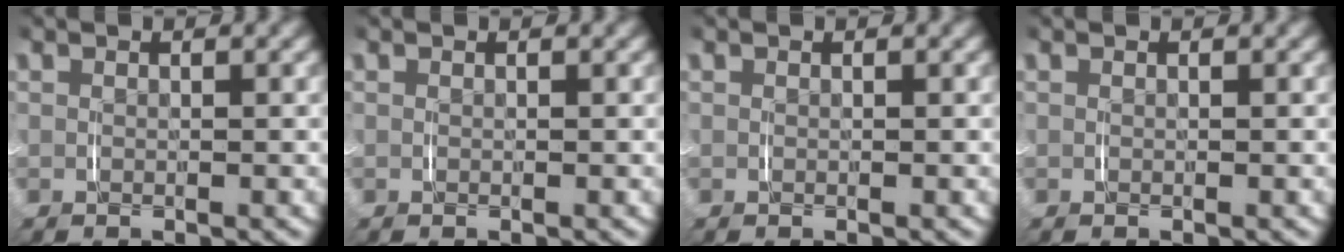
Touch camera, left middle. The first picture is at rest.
{"total": 0.0}
{"total": 0.0}
{"total": 0.0}